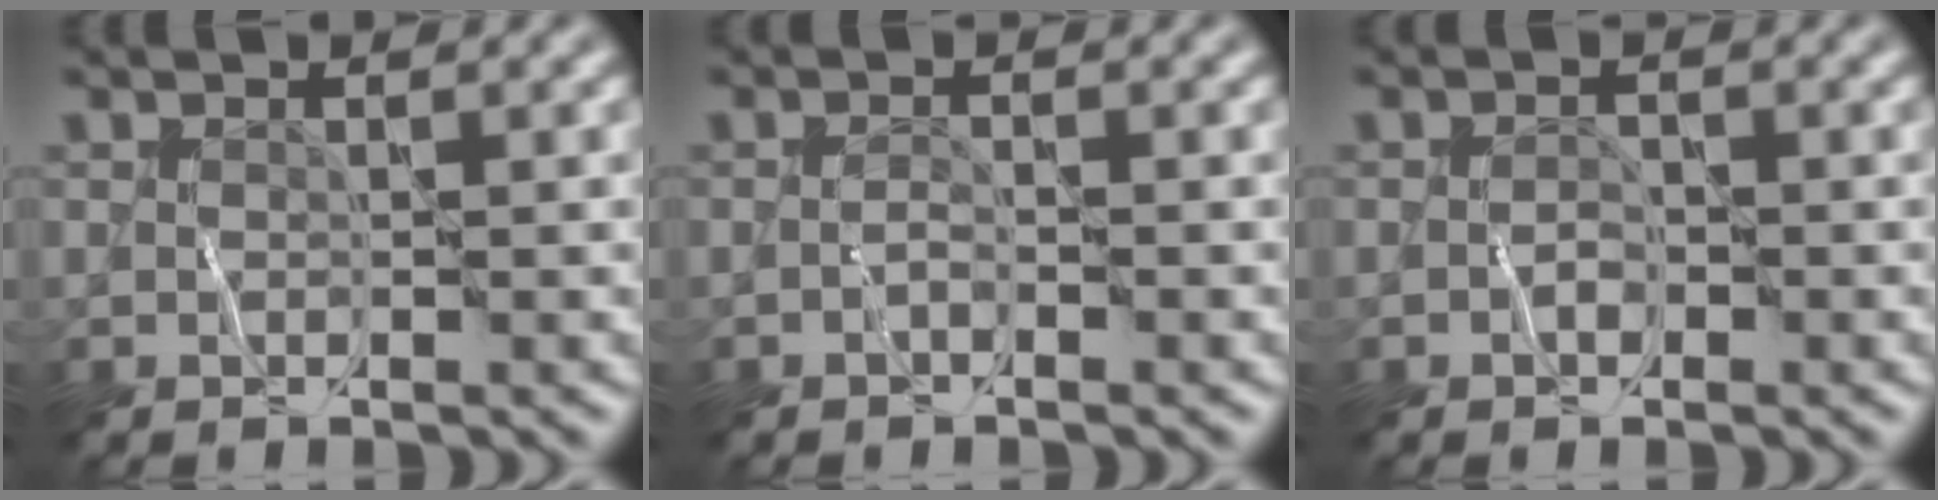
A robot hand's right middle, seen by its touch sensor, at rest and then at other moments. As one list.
[{"total": 0.5, "force": [-0.3, 0.1, 0.4], "torque": [-0.007, 0.004, -0.008]}, {"total": 0.7, "force": [-0.3, 0.5, 0.4], "torque": [-0.005, 0.004, -0.006]}]